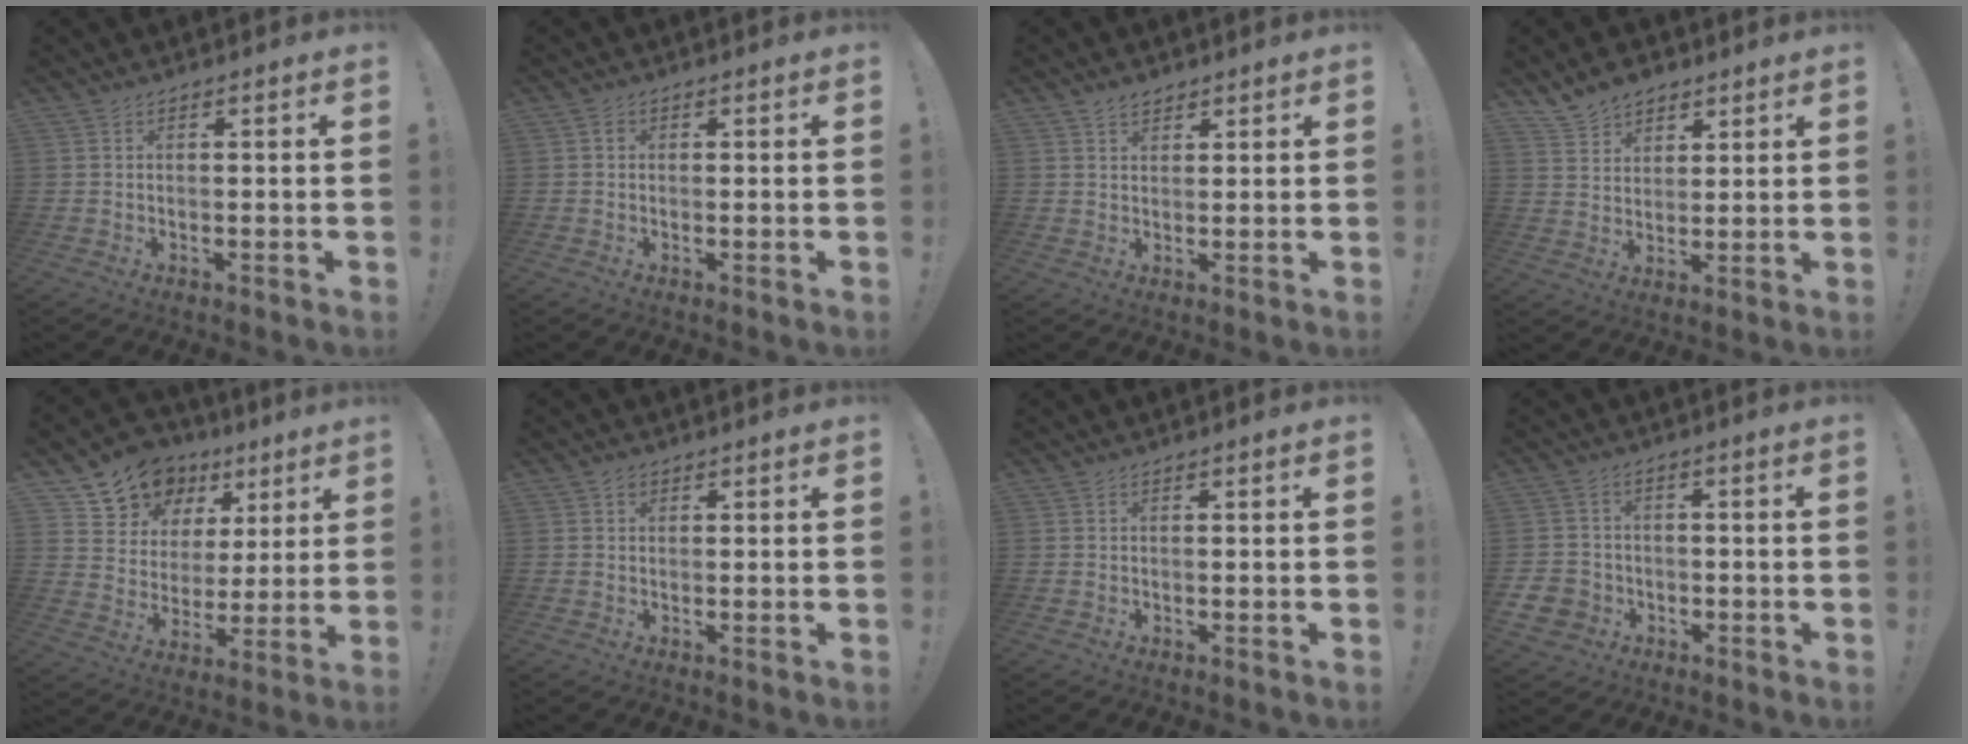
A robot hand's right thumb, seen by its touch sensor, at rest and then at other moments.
{"total": 0.8, "force": [-0.1, 0.6, 0.4], "torque": [-0.002, 0.001, -0.004]}
{"total": 3.4, "force": [2.5, 2.0, 1.0], "torque": [-0.014, -0.011, 0.046]}
{"total": 8.2, "force": [6.2, 5.1, 1.6], "torque": [-0.031, -0.036, 0.122]}
{"total": 12.6, "force": [7.8, 9.4, 2.9], "torque": [-0.048, -0.054, 0.153]}
{"total": 1.3, "force": [0.7, 1.0, 0.4], "torque": [-0.001, 0.000, 0.011]}
{"total": 0.0}
{"total": 5.7, "force": [-2.2, 5.0, 1.6], "torque": [-0.035, 0.017, -0.040]}